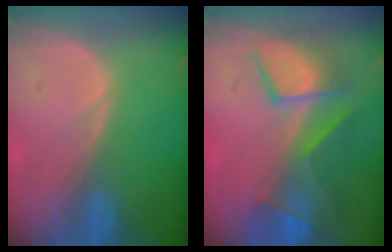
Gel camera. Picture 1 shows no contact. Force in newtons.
{"total": 9.3, "press": 8.4, "slide": 4.0}